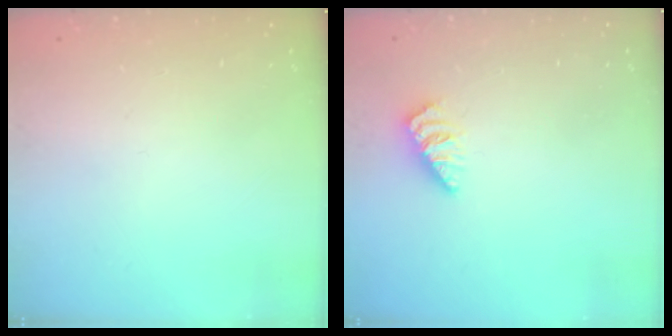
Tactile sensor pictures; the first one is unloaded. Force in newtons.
{"total": 0.0}